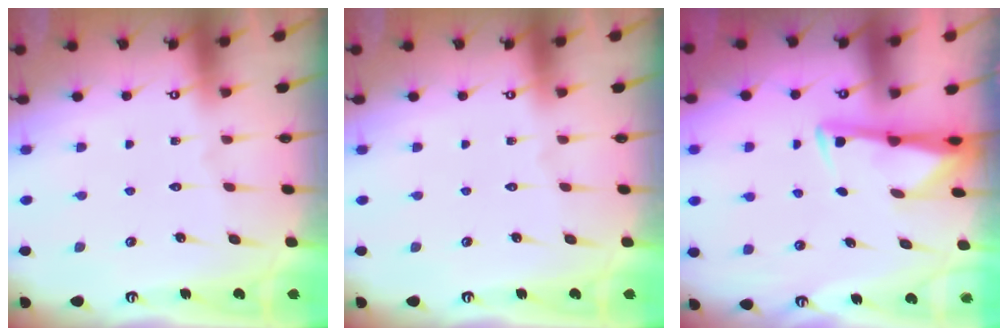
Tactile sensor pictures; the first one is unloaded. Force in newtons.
{"total": 0.0}
{"total": 3.0, "press": 2.9, "slide": 0.5}